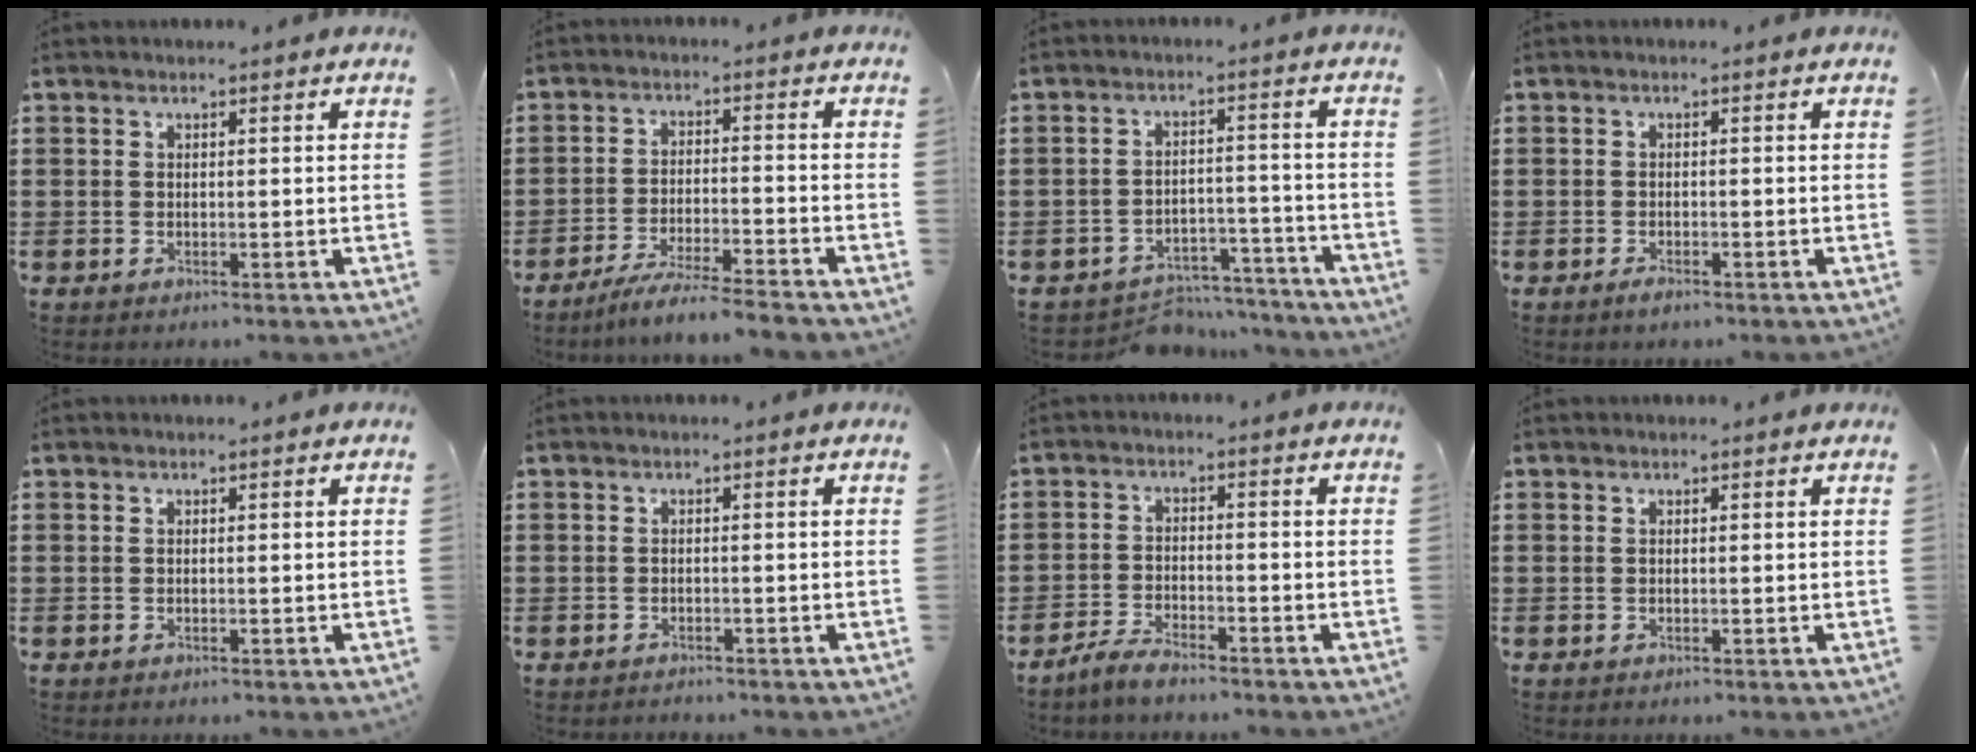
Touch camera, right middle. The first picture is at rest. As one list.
[{"total": 5.3, "force": [-4.9, -0.5, 1.9], "torque": [-0.038, -0.012, -0.092]}, {"total": 5.6, "force": [-5.5, 1.1, 0.6], "torque": [-0.008, 0.013, -0.108]}, {"total": 1.1, "force": [-0.9, 0.3, 0.6], "torque": [-0.016, -0.007, -0.015]}, {"total": 0.0}, {"total": 0.8, "force": [-0.8, 0.2, -0.1], "torque": [0.001, 0.002, -0.018]}, {"total": 3.4, "force": [-3.1, 0.4, 1.4], "torque": [-0.039, 0.000, -0.065]}, {"total": 0.0}]